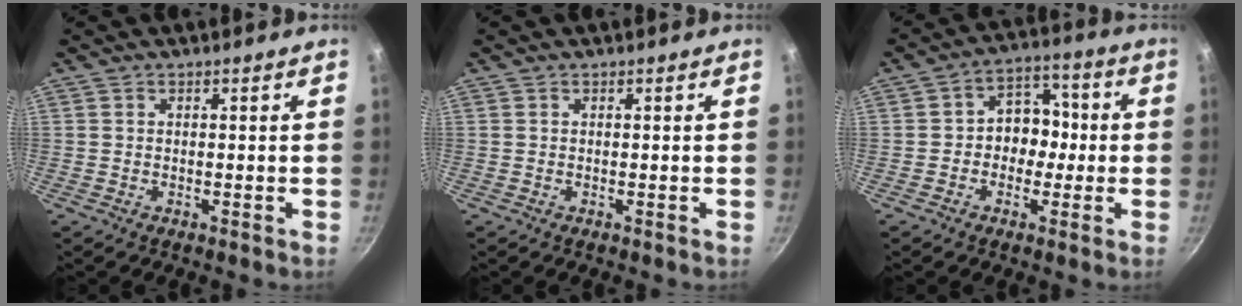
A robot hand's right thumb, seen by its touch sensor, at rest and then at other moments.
{"total": 0.0}
{"total": 8.5, "force": [-0.7, 7.0, 4.8], "torque": [-0.009, 0.030, -0.025]}